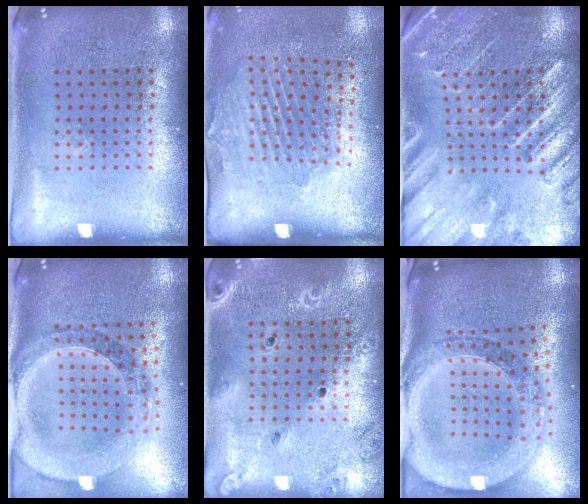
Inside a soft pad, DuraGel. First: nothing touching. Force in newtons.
{"total": 1.9, "press": 1.3, "slide": 1.4}
{"total": 3.2, "press": 3.0, "slide": 1.1}
{"total": 1.6, "press": 1.5, "slide": 0.6}
{"total": 1.9, "press": 1.8, "slide": 0.7}
{"total": 2.9, "press": 2.4, "slide": 1.5}